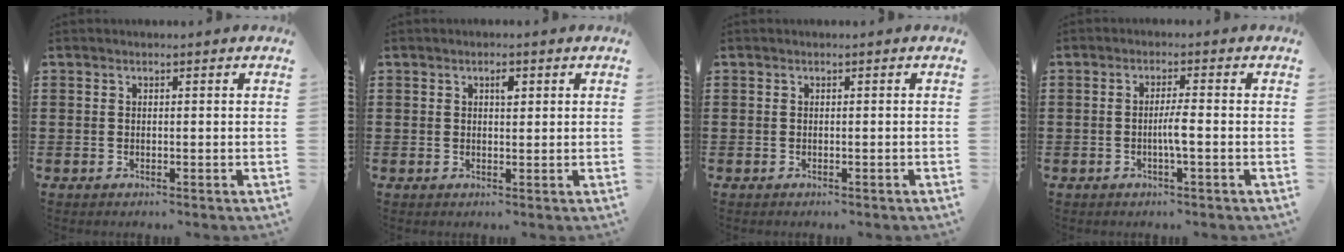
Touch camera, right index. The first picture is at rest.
{"total": 1.6, "force": [0.7, 0.7, 1.3], "torque": [-0.019, 0.004, 0.009]}
{"total": 0.0}
{"total": 2.9, "force": [-0.7, 0.1, 2.8], "torque": [-0.051, -0.002, -0.014]}